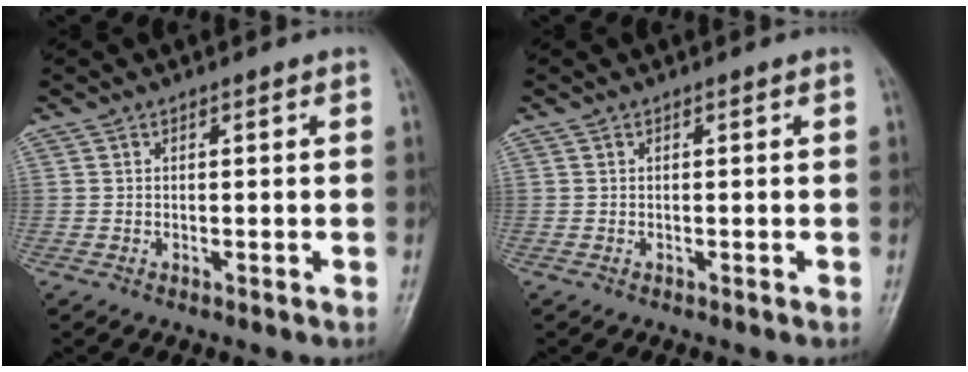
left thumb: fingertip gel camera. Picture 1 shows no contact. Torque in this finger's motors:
{"motor_torque": [0.00, 0.01, -0.01, -0.01, 0.00]}